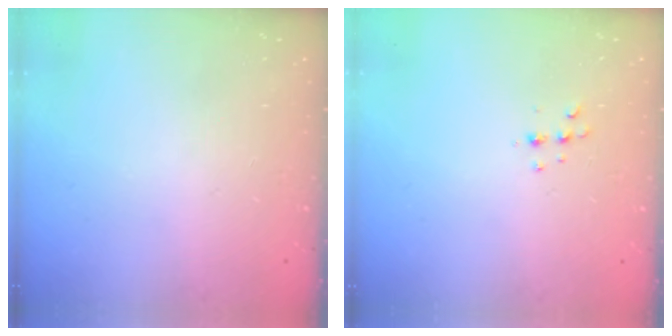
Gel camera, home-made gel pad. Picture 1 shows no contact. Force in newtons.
{"total": 4.3, "press": 4.2, "slide": 0.8}